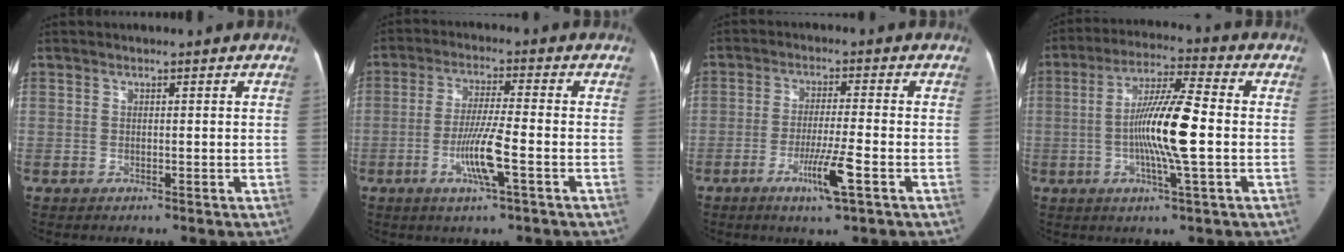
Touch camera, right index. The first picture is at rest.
{"total": 7.6, "force": [-2.7, -0.1, 7.1], "torque": [-0.132, -0.011, -0.055]}
{"total": 6.6, "force": [-3.1, -0.2, 5.9], "torque": [-0.104, -0.014, -0.058]}
{"total": 11.7, "force": [-1.3, 0.4, 11.6], "torque": [-0.216, 0.001, -0.032]}